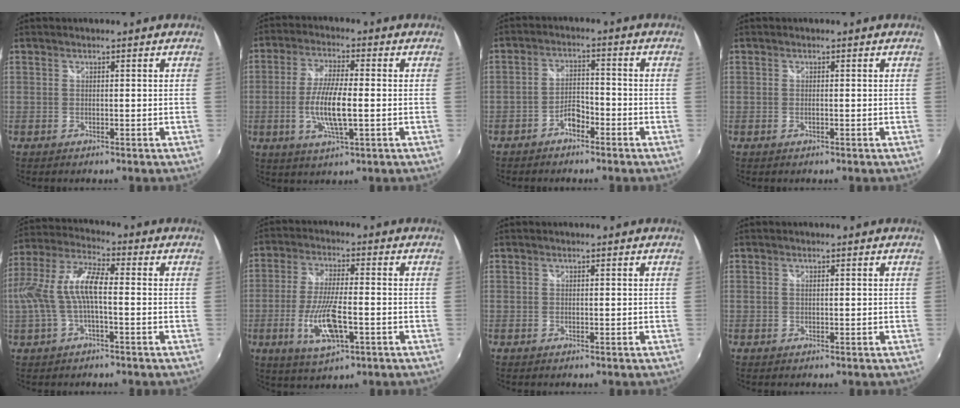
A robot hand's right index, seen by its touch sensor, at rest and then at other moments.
{"total": 9.2, "force": [-1.6, 1.9, 8.8], "torque": [-0.176, -0.007, -0.031]}
{"total": 3.9, "force": [-2.9, 1.7, 2.0], "torque": [-0.047, 0.008, -0.047]}
{"total": 0.6, "force": [-0.2, 0.0, 0.5], "torque": [-0.011, -0.001, -0.004]}
{"total": 10.6, "force": [-1.3, 3.1, 10.1], "torque": [-0.204, 0.007, -0.021]}
{"total": 10.8, "force": [-3.6, 2.9, 9.7], "torque": [-0.199, -0.015, -0.064]}
{"total": 0.0}
{"total": 0.0}